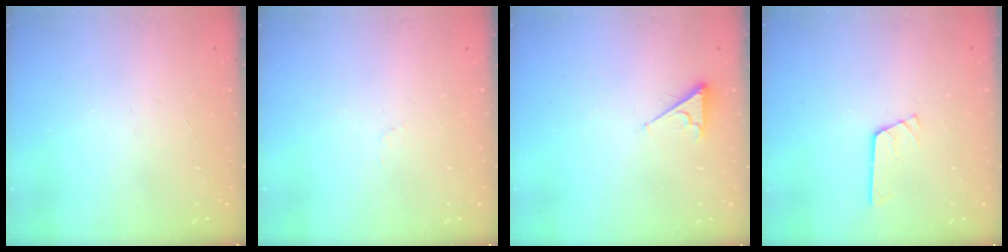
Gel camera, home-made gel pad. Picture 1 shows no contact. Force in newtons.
{"total": 2.5, "press": 2.4, "slide": 0.3}
{"total": 3.0, "press": 2.9, "slide": 0.4}
{"total": 3.4, "press": 3.4, "slide": 0.3}